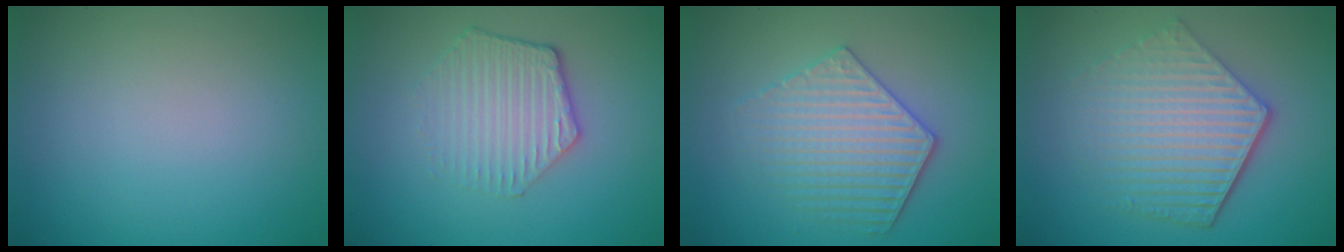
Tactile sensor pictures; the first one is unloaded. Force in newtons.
{"total": 3.6, "press": 3.0, "slide": 2.0}
{"total": 4.1, "press": 3.8, "slide": 1.4}
{"total": 6.0, "press": 4.4, "slide": 4.1}